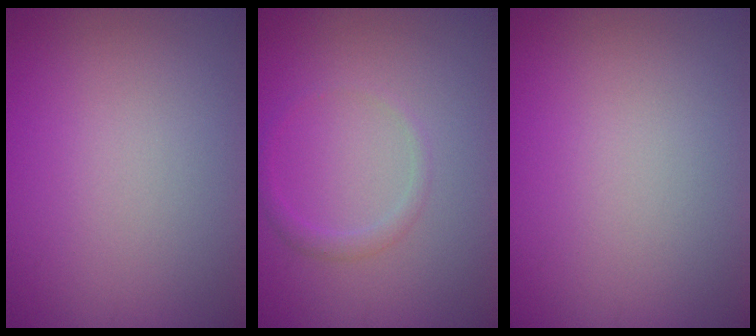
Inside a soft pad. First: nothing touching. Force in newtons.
{"total": 1.3, "press": 1.3, "slide": 0.0}
{"total": 0.0}